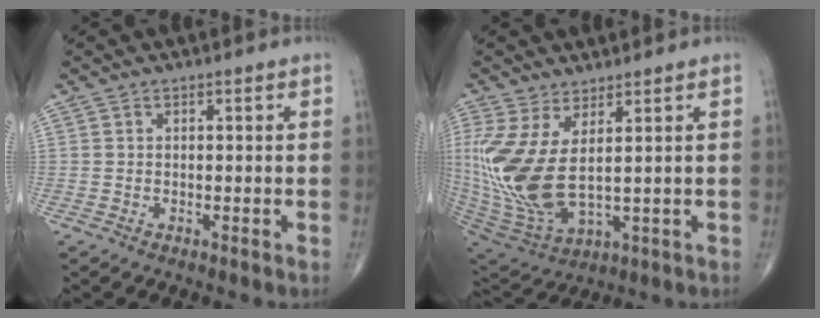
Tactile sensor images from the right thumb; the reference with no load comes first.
{"total": 16.6, "force": [2.6, 7.2, 14.8], "torque": [-0.349, -0.033, 0.071]}